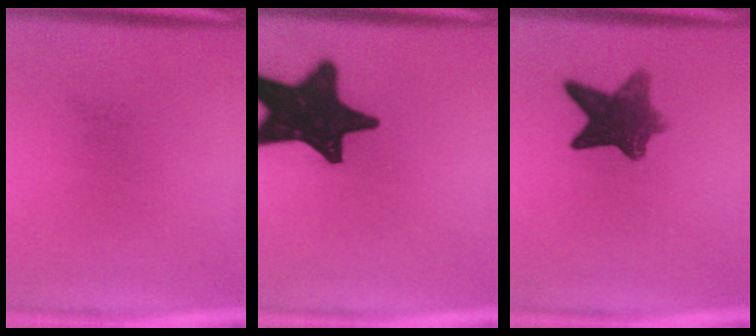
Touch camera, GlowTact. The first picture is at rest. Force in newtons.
{"total": 18.9}
{"total": 8.2}